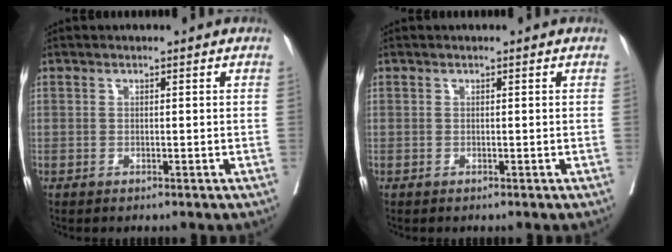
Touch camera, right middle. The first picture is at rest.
{"total": 0.0}